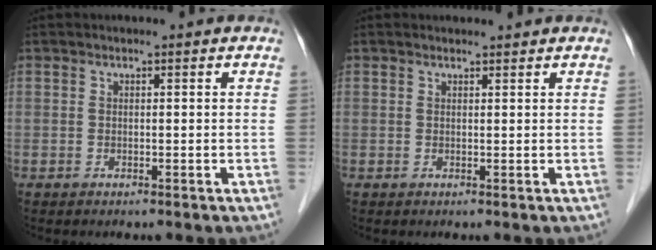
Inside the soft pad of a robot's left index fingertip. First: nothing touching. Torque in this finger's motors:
{"motor_torque": [0.23, -0.42, -0.03, -0.02]}